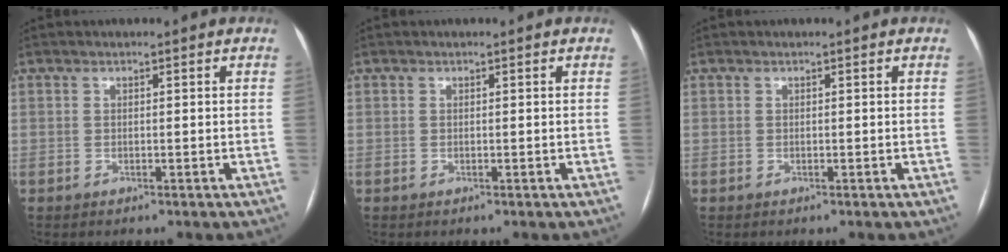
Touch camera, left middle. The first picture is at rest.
{"total": 0.0}
{"total": 0.0}